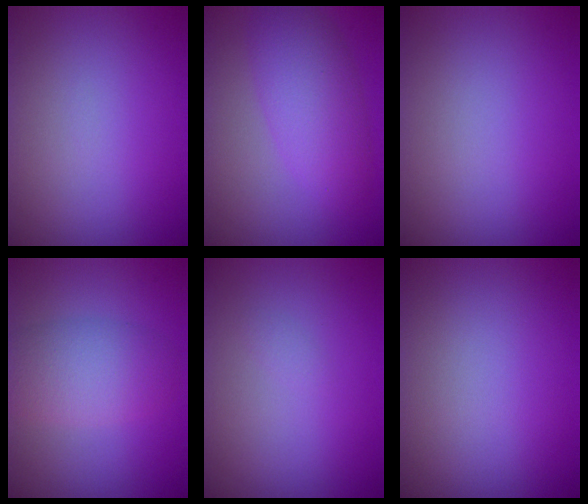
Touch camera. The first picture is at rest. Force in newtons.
{"total": 4.9, "press": 4.9, "slide": 0.2}
{"total": 0.0}
{"total": 4.3, "press": 4.3, "slide": 0.2}
{"total": 0.5, "press": 0.5, "slide": 0.0}
{"total": 0.0}